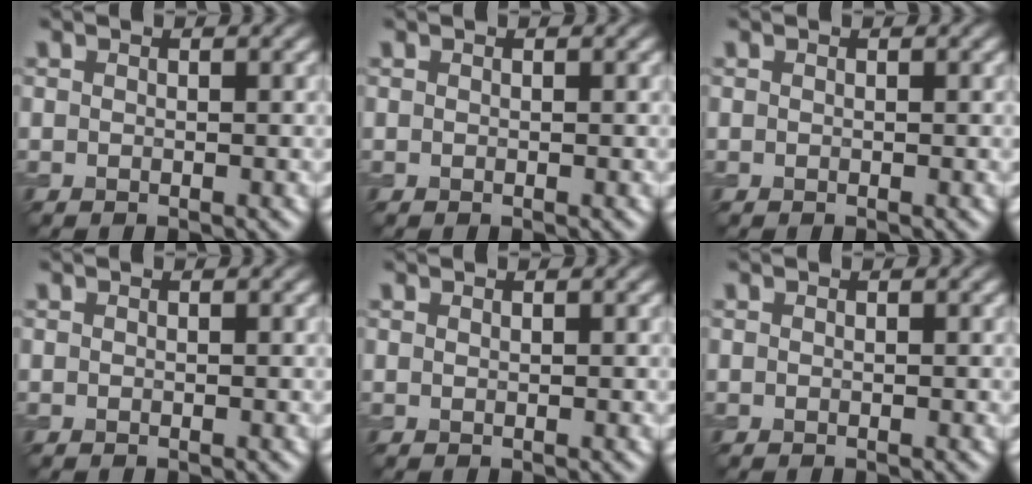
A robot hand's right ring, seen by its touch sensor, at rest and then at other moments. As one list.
[{"total": 0.0}, {"total": 0.0}, {"total": 0.0}, {"total": 0.0}, {"total": 0.0}]